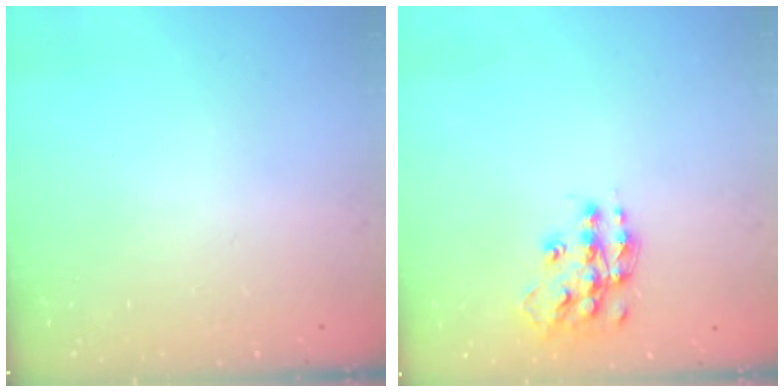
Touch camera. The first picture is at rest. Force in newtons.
{"total": 13.2, "press": 13.1, "slide": 0.9}